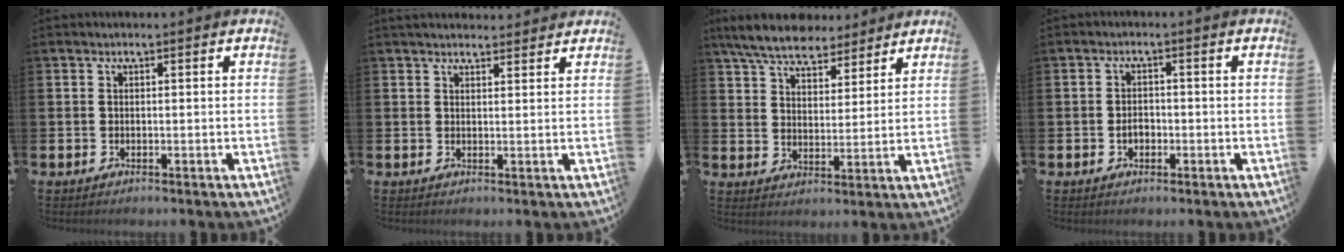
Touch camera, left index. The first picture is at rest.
{"total": 2.4, "force": [2.4, 0.5, 0.2], "torque": [0.000, -0.011, 0.042]}
{"total": 6.9, "force": [6.3, 2.0, 1.8], "torque": [-0.059, -0.028, 0.113]}
{"total": 2.0, "force": [-0.6, 1.4, 1.3], "torque": [-0.016, 0.001, -0.015]}